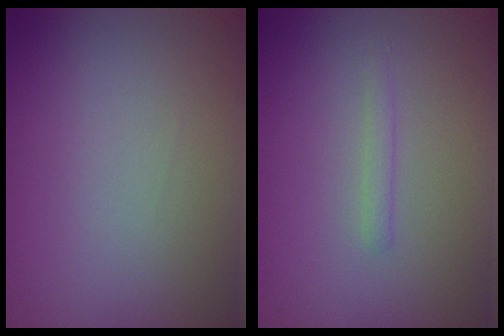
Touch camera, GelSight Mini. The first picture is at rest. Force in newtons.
{"total": 0.8, "press": 0.8, "slide": 0.0}